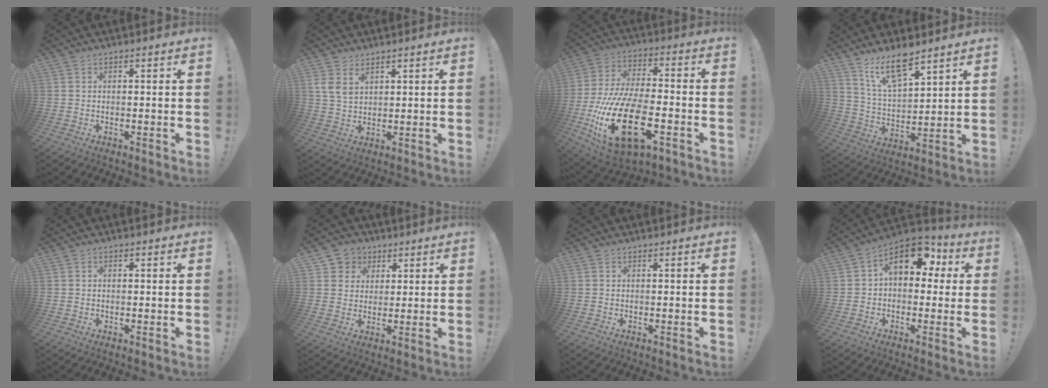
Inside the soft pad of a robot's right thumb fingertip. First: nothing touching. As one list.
[{"total": 5.6, "force": [3.5, 3.2, 3.0], "torque": [-0.045, -0.018, 0.064]}, {"total": 26.0, "force": [-8.6, 12.7, 21.0], "torque": [-0.411, 0.047, -0.134]}, {"total": 12.0, "force": [9.1, 3.8, 6.9], "torque": [-0.135, -0.051, 0.165]}, {"total": 0.6, "force": [-0.2, 0.4, 0.4], "torque": [-0.011, 0.003, -0.004]}, {"total": 6.2, "force": [2.1, 5.8, 0.8], "torque": [-0.014, -0.013, 0.043]}, {"total": 0.0}, {"total": 15.2, "force": [5.4, 9.7, 10.4], "torque": [-0.136, -0.013, 0.099]}]